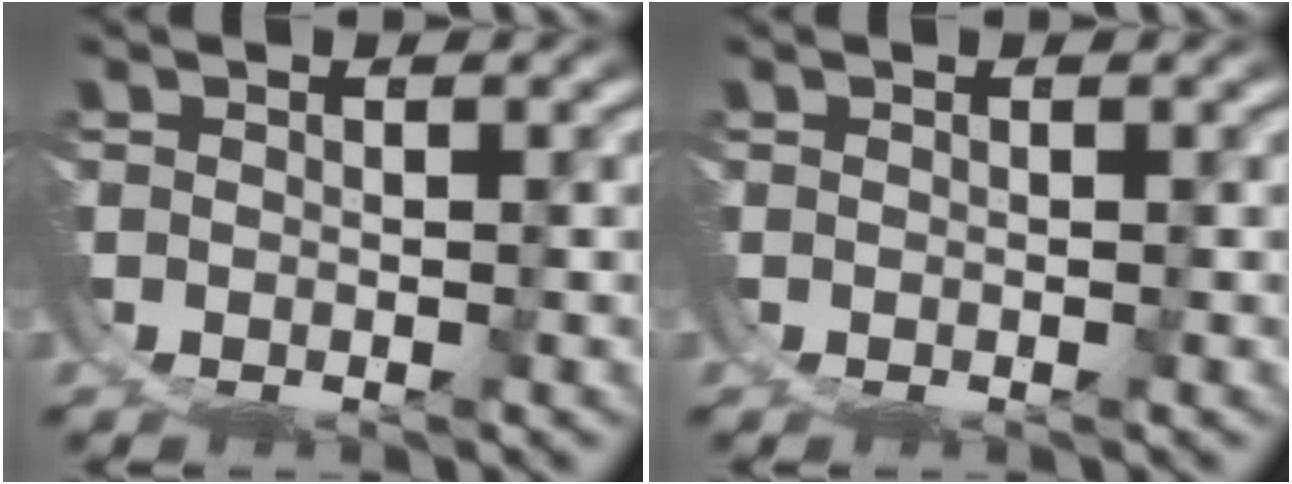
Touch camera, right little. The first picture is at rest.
{"total": 0.0}